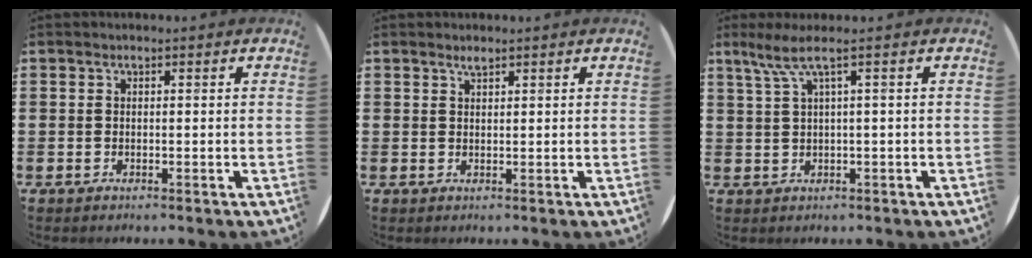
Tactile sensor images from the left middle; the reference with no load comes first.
{"total": 0.8, "force": [0.8, 0.1, 0.2], "torque": [-0.005, -0.001, 0.015]}
{"total": 3.5, "force": [1.2, 0.0, 3.2], "torque": [-0.065, 0.000, 0.019]}